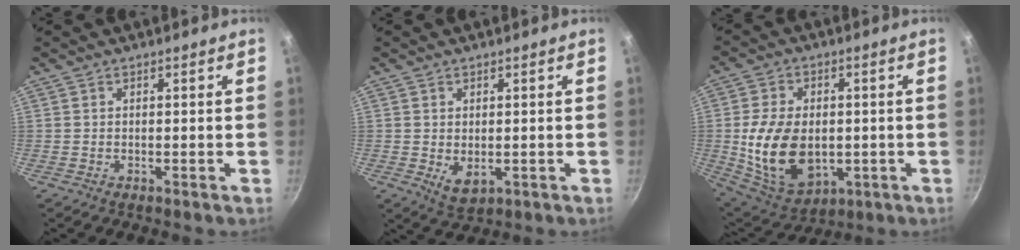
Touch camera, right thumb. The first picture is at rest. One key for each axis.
{"total": 4.2, "fx": -0.4, "fy": 2.7, "fz": 3.2, "tx": -0.051, "ty": -0.014, "tz": -0.001}
{"total": 16.4, "fx": -1.3, "fy": 11.0, "fz": 12.1, "tx": -0.209, "ty": -0.006, "tz": -0.006}